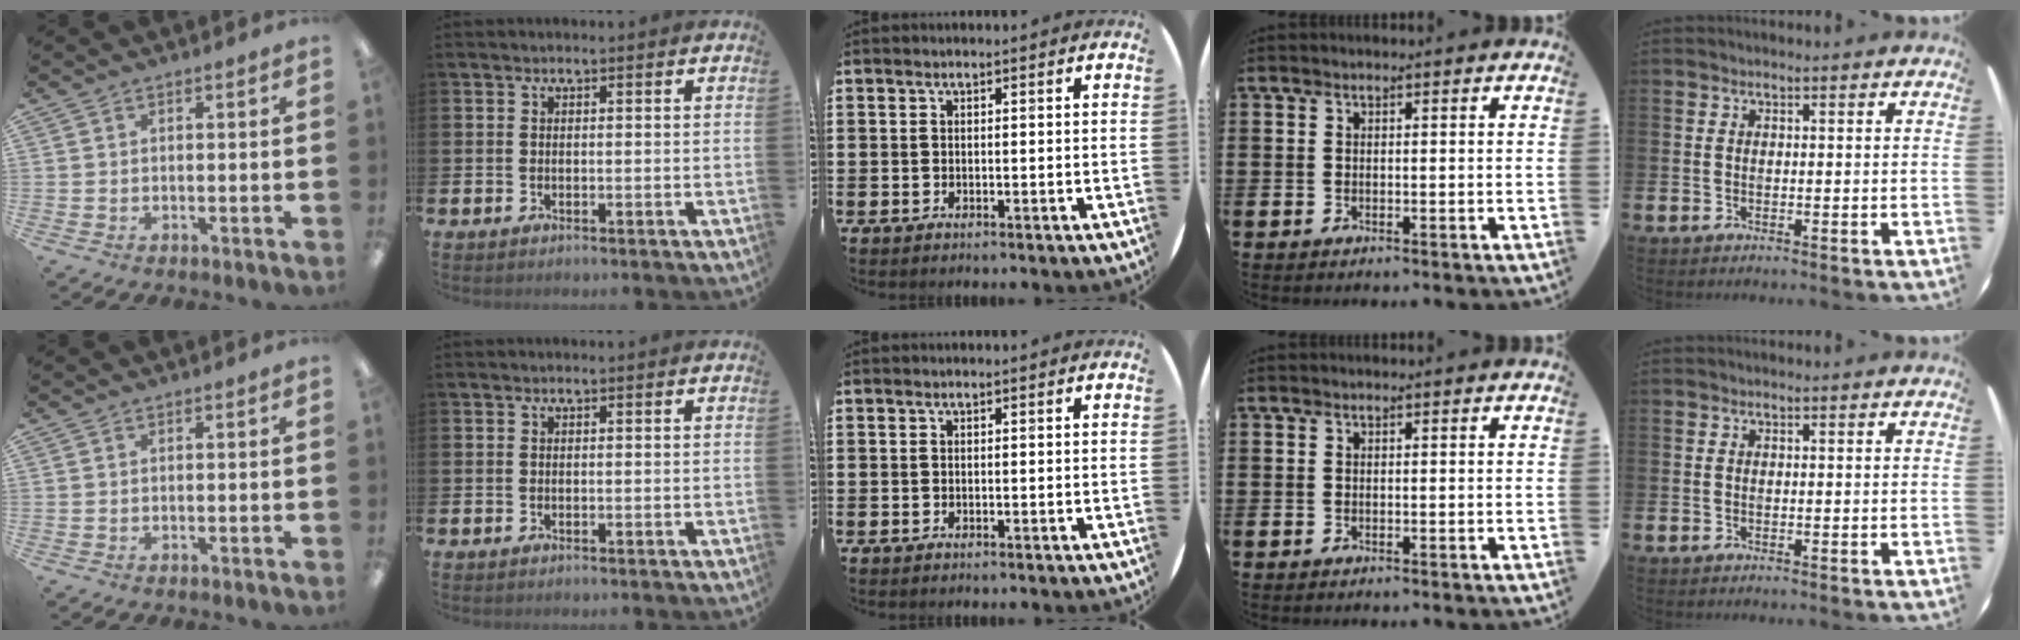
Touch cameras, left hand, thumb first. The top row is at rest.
{}